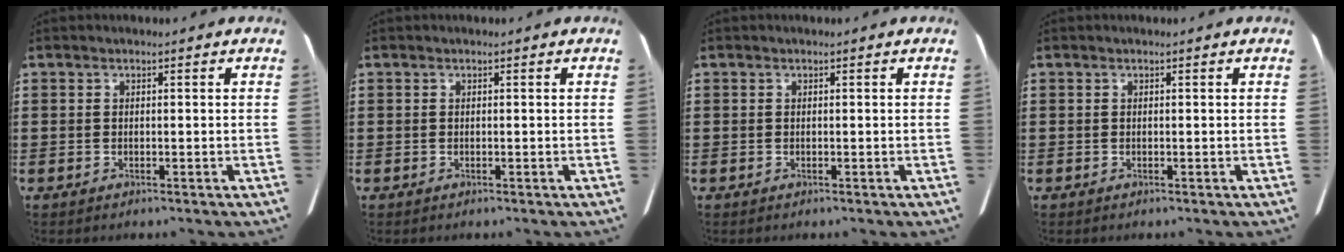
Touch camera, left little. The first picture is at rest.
{"total": 0.0}
{"total": 0.0}
{"total": 0.0}